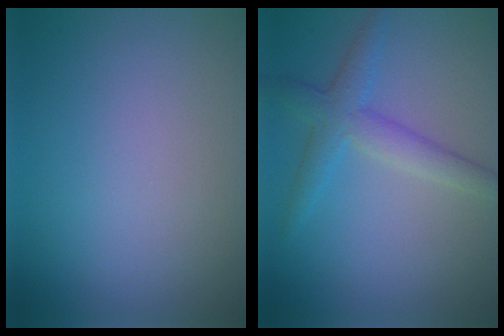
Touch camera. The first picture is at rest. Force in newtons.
{"total": 3.4, "press": 3.4, "slide": 0.1}